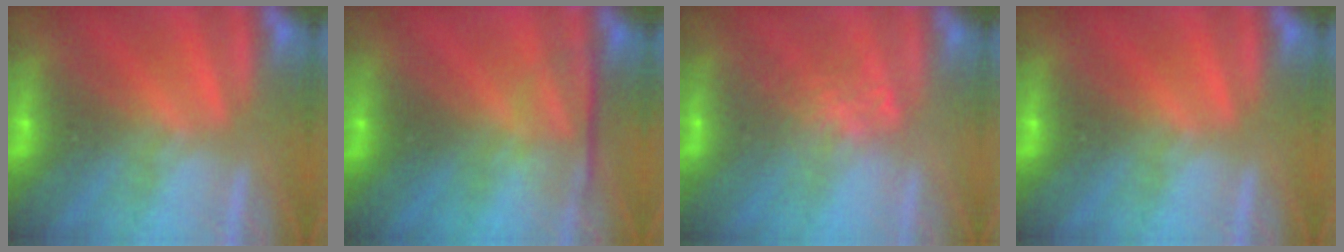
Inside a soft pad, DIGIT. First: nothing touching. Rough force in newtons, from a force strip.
{"total": 2.4}
{"total": 1.9}
{"total": 0.0}